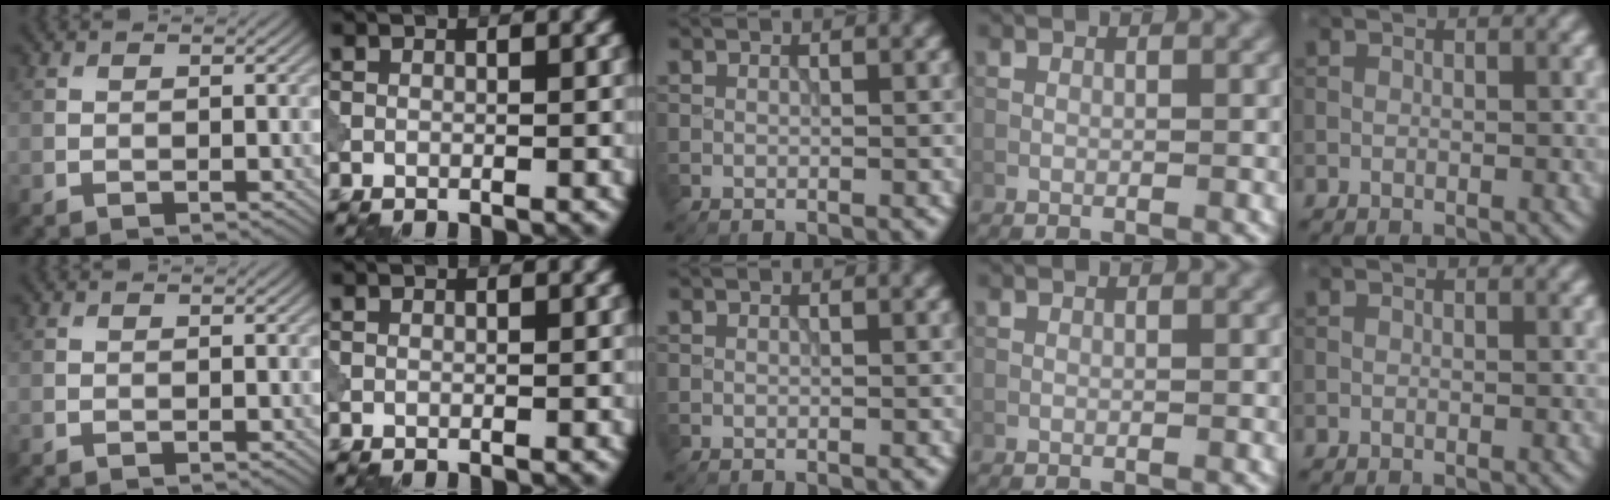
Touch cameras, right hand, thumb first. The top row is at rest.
{}